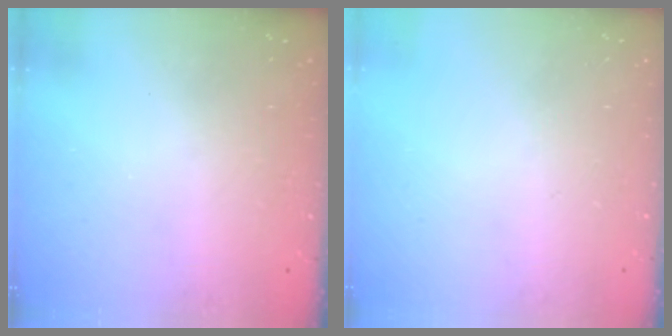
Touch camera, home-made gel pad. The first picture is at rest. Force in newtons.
{"total": 0.0}